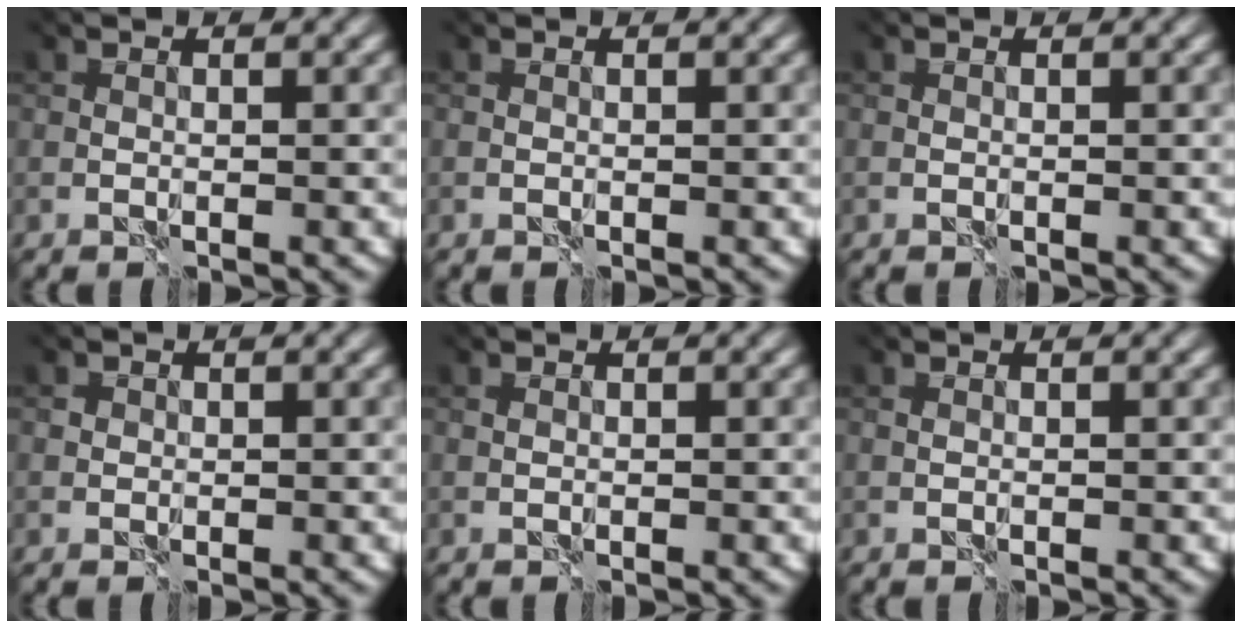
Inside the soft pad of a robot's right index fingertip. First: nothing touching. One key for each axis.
{"total": 0.0}
{"total": 0.0}
{"total": 0.6, "fx": 0.2, "fy": 0.6, "fz": -0.1, "tx": 0.004, "ty": 0.004, "tz": 0.002}
{"total": 0.0}
{"total": 0.0}